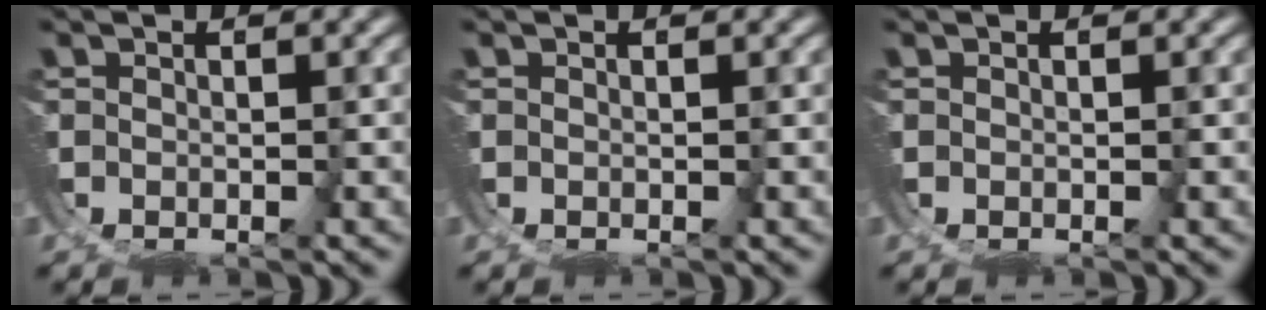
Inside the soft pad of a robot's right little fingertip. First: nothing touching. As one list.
[{"total": 0.0}, {"total": 0.0}]